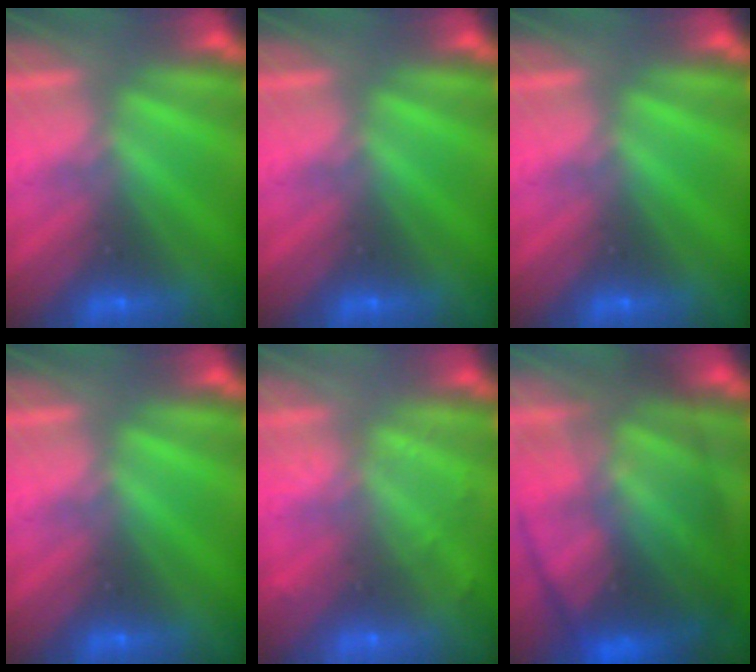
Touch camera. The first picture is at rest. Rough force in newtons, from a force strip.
{"total": 0.0}
{"total": 0.0}
{"total": 0.0}
{"total": 2.1}
{"total": 8.6}